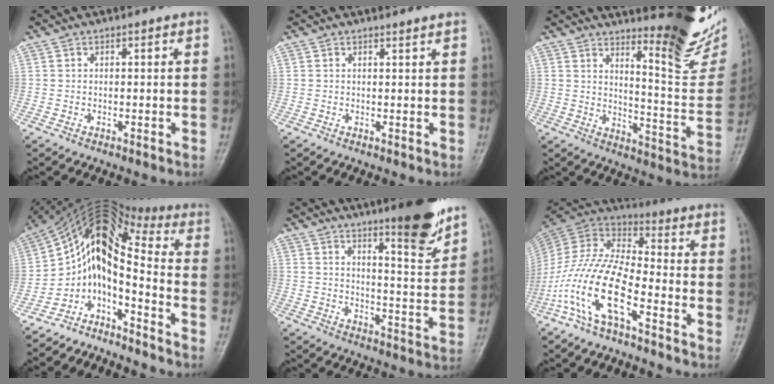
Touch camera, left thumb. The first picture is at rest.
{"total": 0.8, "force": [0.8, -0.2, 0.1], "torque": [-0.009, -0.008, 0.014]}
{"total": 17.5, "force": [13.6, 3.6, 10.4], "torque": [-0.110, -0.125, 0.182]}
{"total": 10.4, "force": [-4.6, 4.5, 8.1], "torque": [-0.135, 0.095, -0.091]}
{"total": 11.1, "force": [8.4, 1.5, 7.1], "torque": [-0.079, -0.070, 0.127]}
{"total": 15.1, "force": [-6.9, 5.5, 12.2], "torque": [-0.260, 0.044, -0.142]}